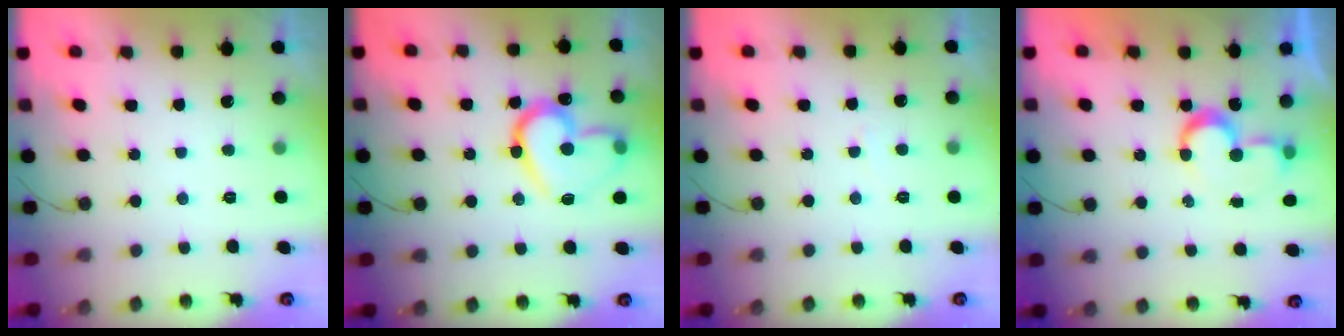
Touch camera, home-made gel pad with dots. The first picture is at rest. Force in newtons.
{"total": 17.9, "press": 17.8, "slide": 2.4}
{"total": 1.4, "press": 1.4, "slide": 0.1}
{"total": 7.8, "press": 7.8, "slide": 0.2}